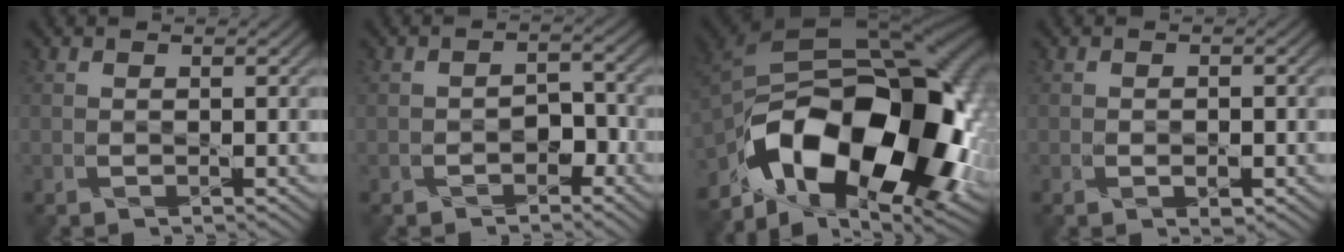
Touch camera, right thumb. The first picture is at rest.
{"total": 2.3, "force": [-1.7, 1.2, 0.9], "torque": [-0.010, 0.009, -0.026]}
{"total": 19.7, "force": [-7.4, 11.0, 14.5], "torque": [-0.287, -0.037, -0.112]}
{"total": 1.2, "force": [-0.6, 0.7, 0.8], "torque": [-0.013, -0.004, -0.008]}